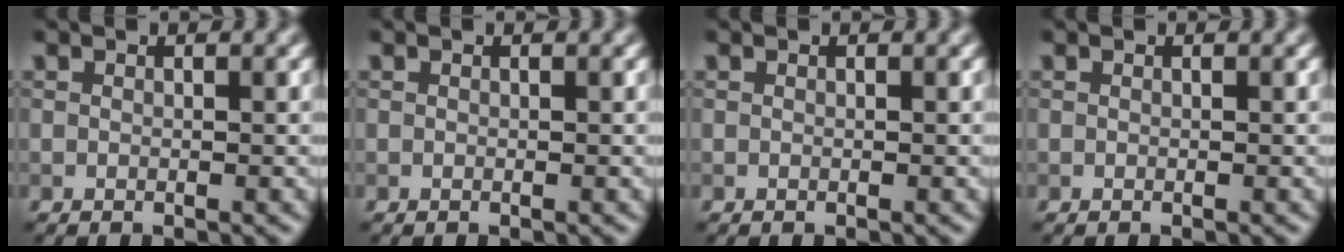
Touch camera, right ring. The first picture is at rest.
{"total": 0.0}
{"total": 0.0}
{"total": 0.0}